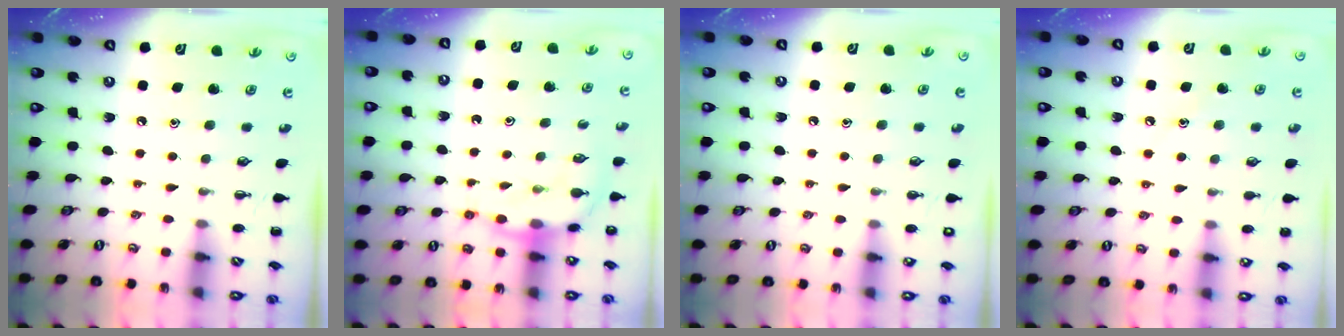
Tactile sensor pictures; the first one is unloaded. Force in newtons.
{"total": 7.5, "press": 7.5, "slide": 1.0}
{"total": 1.9, "press": 1.9, "slide": 0.2}
{"total": 5.9, "press": 5.8, "slide": 1.4}